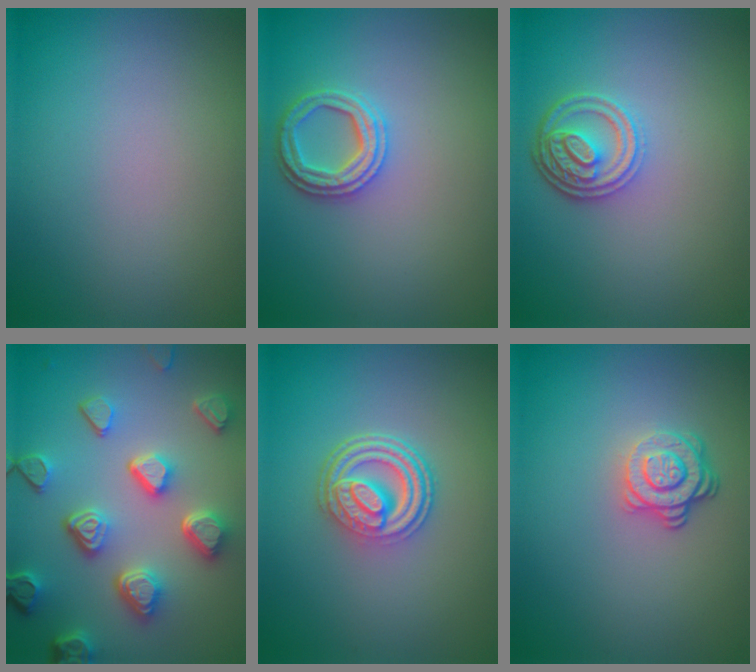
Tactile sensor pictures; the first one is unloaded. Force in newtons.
{"total": 2.8, "press": 2.7, "slide": 0.7}
{"total": 3.8, "press": 3.2, "slide": 2.0}
{"total": 6.7, "press": 5.3, "slide": 4.2}
{"total": 4.6, "press": 3.3, "slide": 3.2}
{"total": 3.1, "press": 2.5, "slide": 1.8}